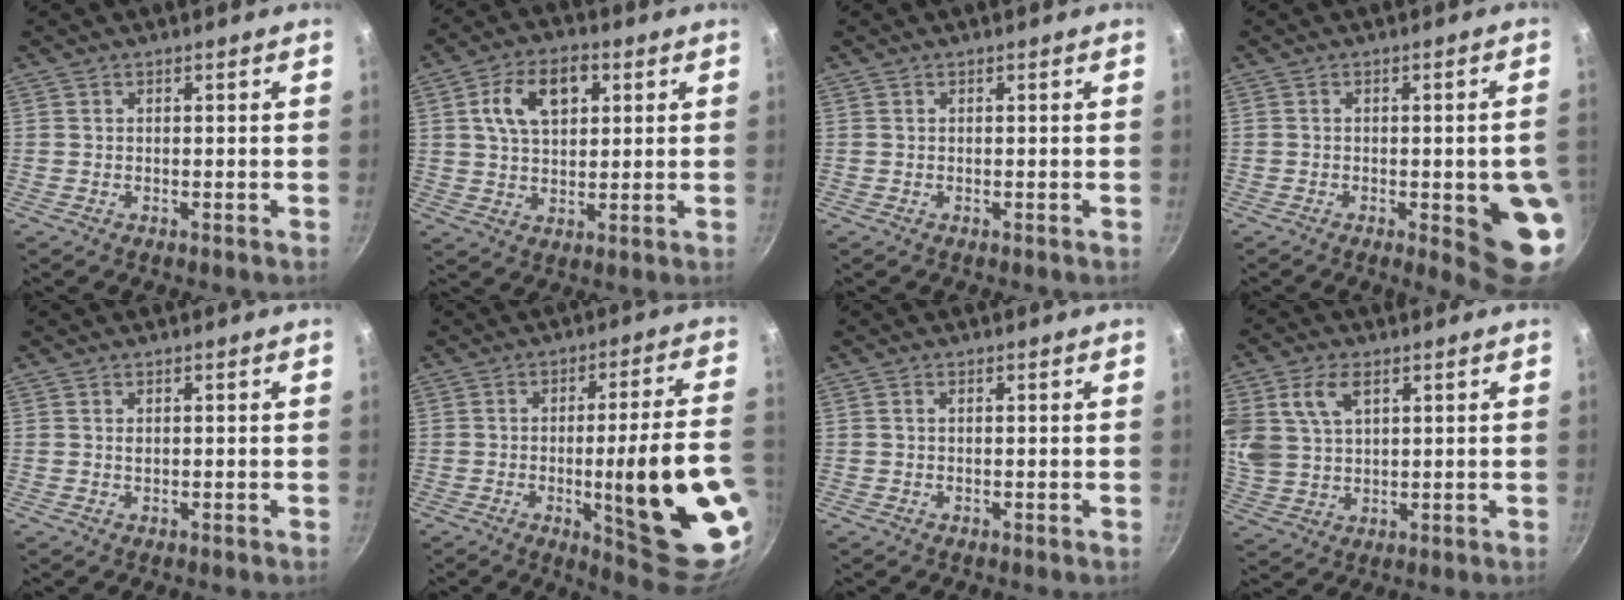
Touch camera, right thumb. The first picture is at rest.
{"total": 10.8, "force": [3.3, 6.8, 7.8], "torque": [-0.113, 0.006, 0.051]}
{"total": 0.0}
{"total": 10.5, "force": [-2.1, 2.8, 9.9], "torque": [-0.093, 0.007, -0.020]}
{"total": 0.7, "force": [0.3, 0.4, 0.5], "torque": [-0.009, 0.001, 0.006]}
{"total": 22.6, "force": [-4.9, 3.9, 21.8], "torque": [-0.277, 0.003, -0.054]}
{"total": 0.6, "force": [0.2, 0.2, 0.5], "torque": [-0.009, 0.003, 0.002]}
{"total": 12.6, "force": [4.9, 8.4, 8.0], "torque": [-0.166, 0.002, 0.101]}